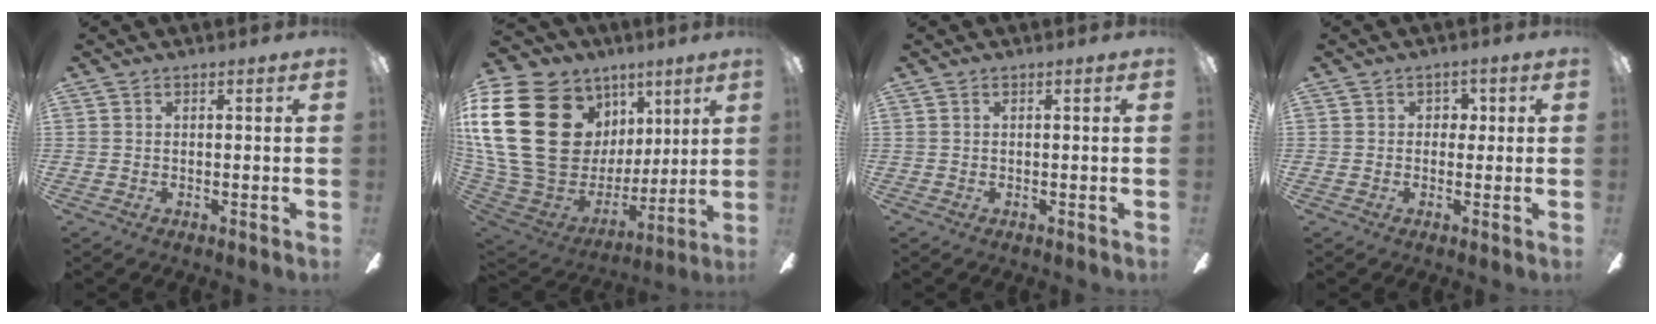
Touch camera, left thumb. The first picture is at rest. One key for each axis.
{"total": 30.8, "fx": 7.8, "fy": 22.0, "fz": 20.0, "tx": -0.433, "ty": -0.043, "tz": 0.189}
{"total": 0.0}
{"total": 2.8, "fx": -0.1, "fy": 2.5, "fz": 1.3, "tx": -0.013, "ty": 0.006, "tz": -0.009}